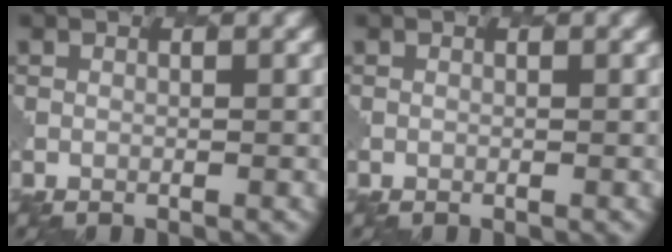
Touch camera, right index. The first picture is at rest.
{"total": 0.0}